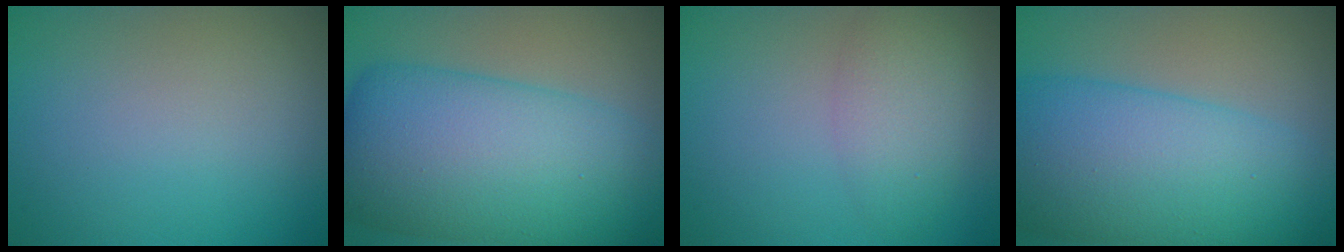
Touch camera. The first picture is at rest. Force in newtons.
{"total": 14.1, "press": 14.1, "slide": 0.1}
{"total": 3.5, "press": 3.5, "slide": 0.1}
{"total": 12.3, "press": 12.3, "slide": 0.1}